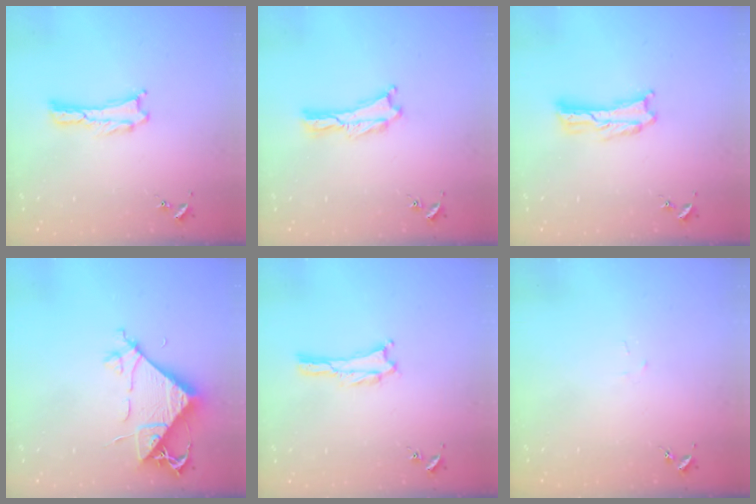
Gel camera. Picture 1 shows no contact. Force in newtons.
{"total": 0.0}
{"total": 1.0, "press": 1.0, "slide": 0.2}
{"total": 7.6, "press": 7.5, "slide": 1.2}
{"total": 0.0}
{"total": 1.0, "press": 1.0, "slide": 0.1}